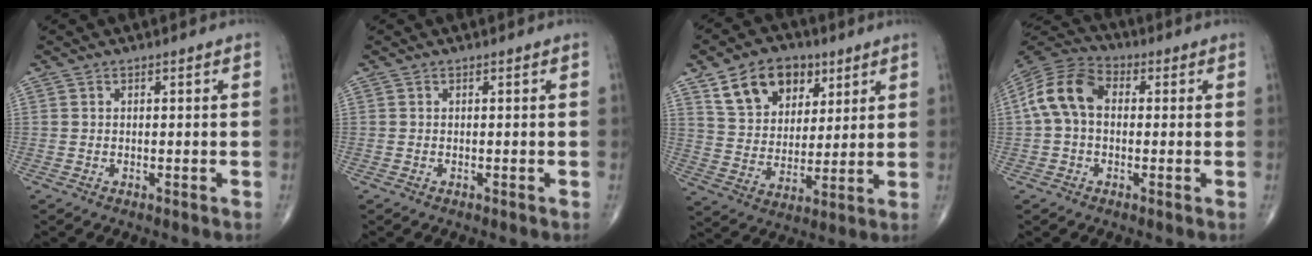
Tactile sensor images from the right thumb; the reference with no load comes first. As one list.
[{"total": 0.0}, {"total": 14.3, "force": [7.4, 9.8, 7.3], "torque": [-0.088, -0.024, 0.136]}, {"total": 10.8, "force": [0.8, 7.5, 7.8], "torque": [-0.149, 0.034, 0.003]}]